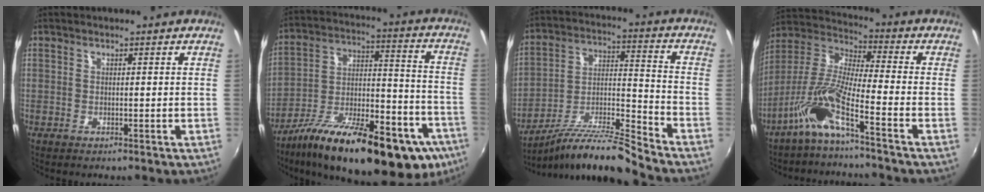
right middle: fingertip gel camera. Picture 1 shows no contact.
{"total": 32.2, "force": [-20.3, 11.2, 22.3], "torque": [-0.328, -0.011, -0.297]}
{"total": 12.7, "force": [-11.2, -1.0, 6.0], "torque": [-0.115, 0.010, -0.213]}
{"total": 10.1, "force": [-6.1, 0.3, 8.0], "torque": [-0.162, 0.004, -0.126]}